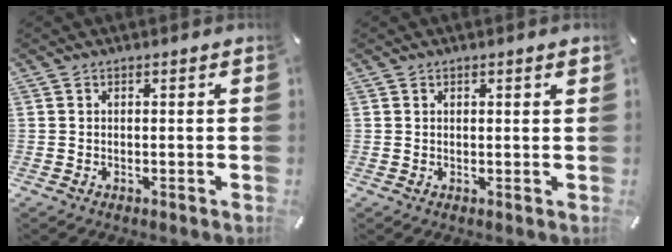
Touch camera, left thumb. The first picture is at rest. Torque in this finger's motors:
{"motor_torque": [0.14, -0.04, 0.06, -0.14, 0.04]}